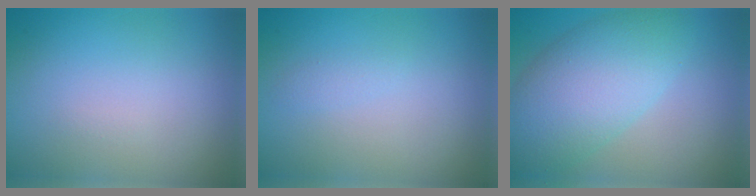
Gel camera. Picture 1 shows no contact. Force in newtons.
{"total": 0.8, "press": 0.7, "slide": 0.1}
{"total": 8.1, "press": 8.1, "slide": 0.1}